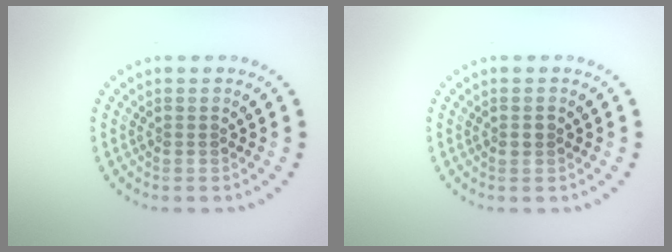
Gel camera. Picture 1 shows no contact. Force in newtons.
{"total": 0.9, "press": 0.9, "slide": 0.1}